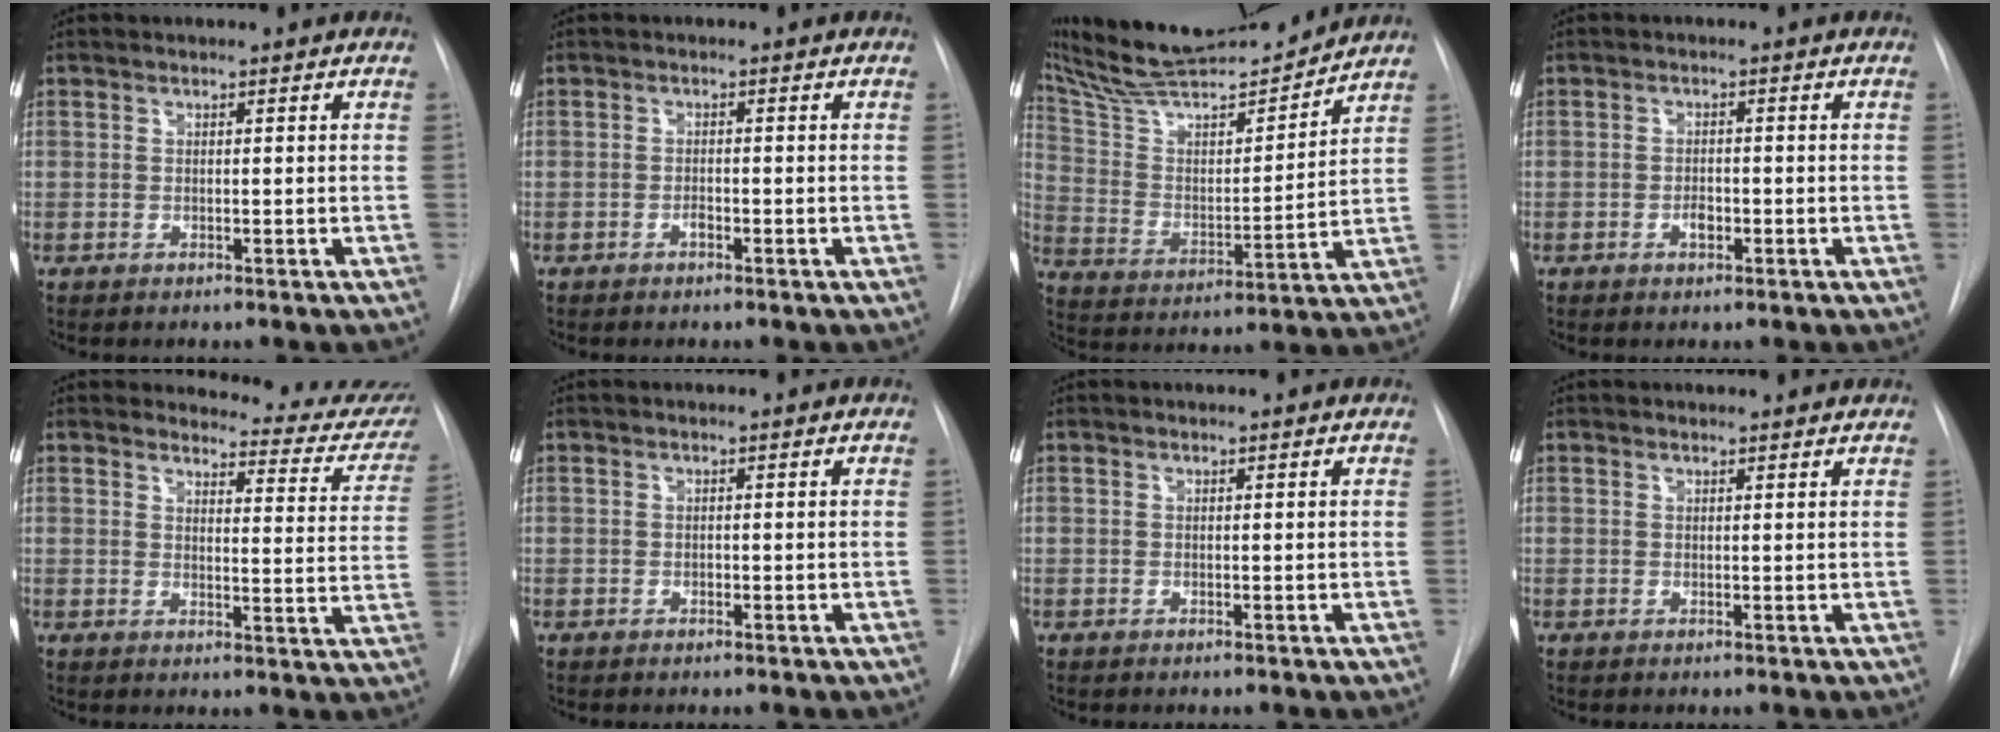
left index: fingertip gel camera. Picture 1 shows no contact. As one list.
[{"total": 0.7, "force": [-0.5, 0.3, 0.5], "torque": [-0.008, 0.001, -0.010]}, {"total": 20.5, "force": [18.9, 2.4, 7.6], "torque": [-0.139, 0.005, 0.315]}, {"total": 1.5, "force": [-0.7, 0.8, 1.1], "torque": [-0.019, 0.003, -0.011]}, {"total": 13.3, "force": [13.1, 2.1, 1.3], "torque": [0.015, -0.081, 0.120]}, {"total": 0.0}, {"total": 0.0}, {"total": 3.4, "force": [3.3, 0.6, 0.5], "torque": [-0.010, 0.015, 0.034]}]